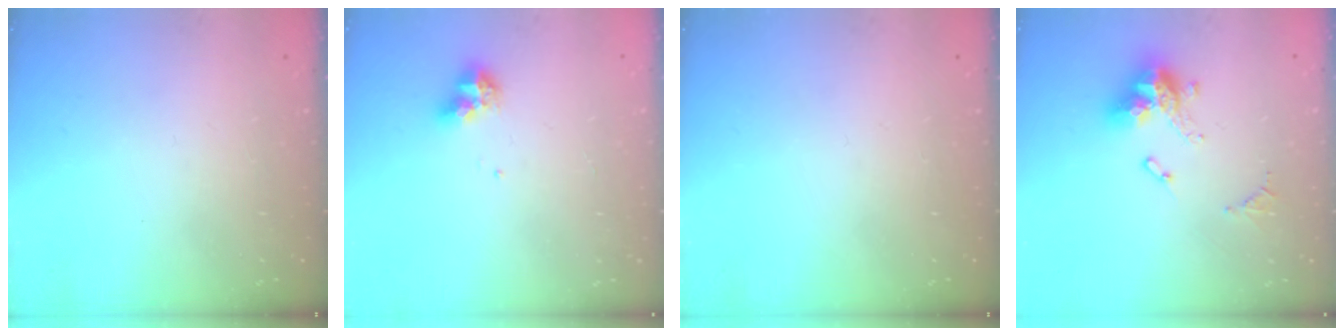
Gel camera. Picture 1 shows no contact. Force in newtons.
{"total": 7.8, "press": 7.7, "slide": 1.1}
{"total": 0.0}
{"total": 13.9, "press": 13.9, "slide": 1.2}